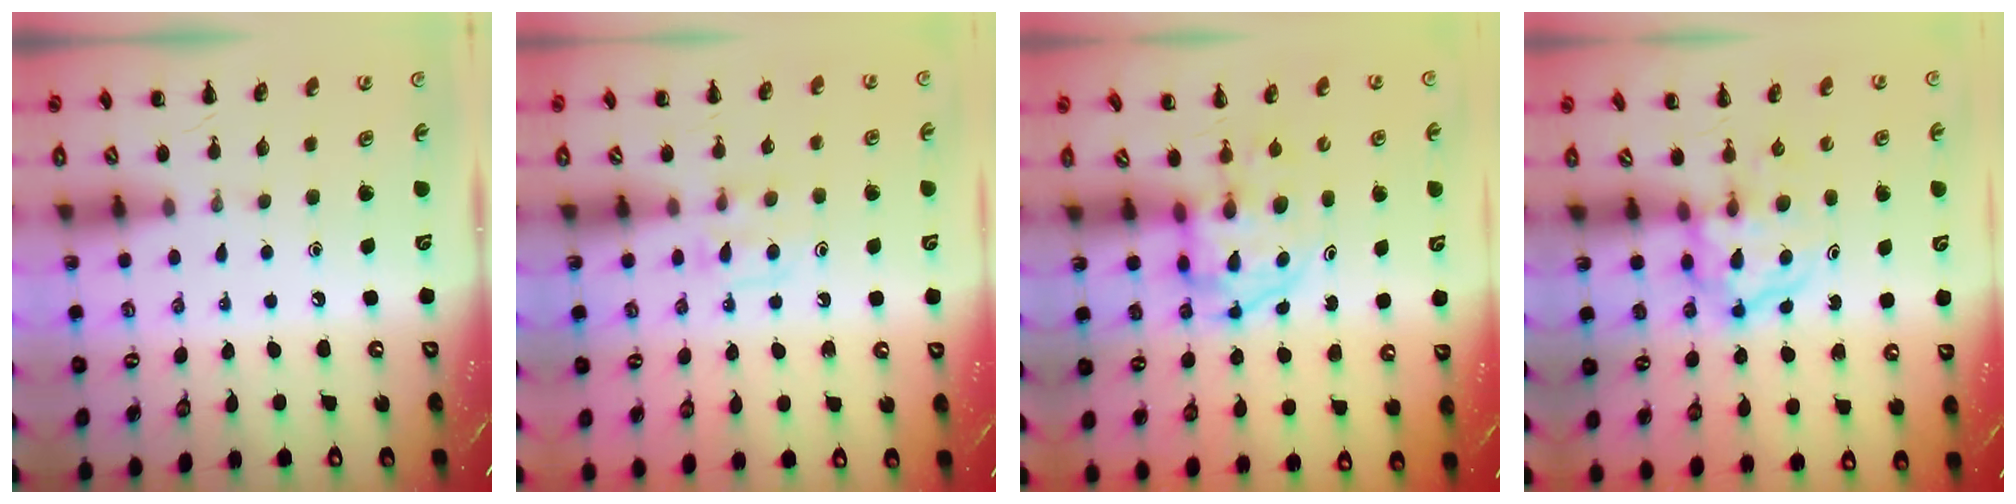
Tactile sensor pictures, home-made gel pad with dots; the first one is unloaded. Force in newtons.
{"total": 6.3, "press": 6.0, "slide": 1.8}
{"total": 3.3, "press": 3.3, "slide": 0.5}
{"total": 3.8, "press": 3.7, "slide": 0.4}